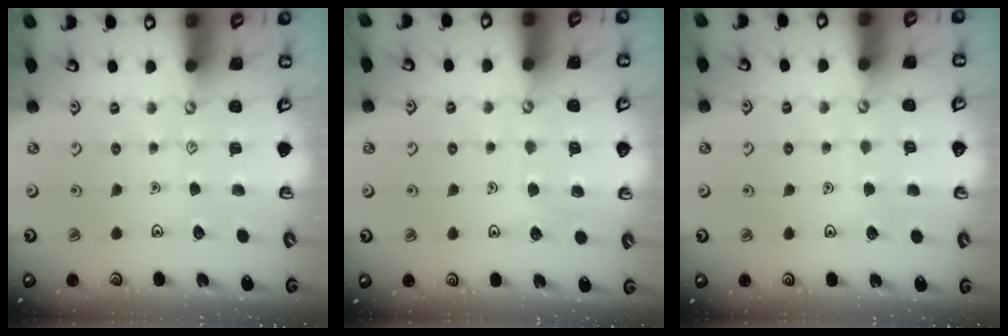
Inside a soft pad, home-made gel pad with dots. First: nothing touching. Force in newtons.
{"total": 3.5, "press": 3.5, "slide": 0.2}
{"total": 2.9, "press": 2.9, "slide": 0.3}